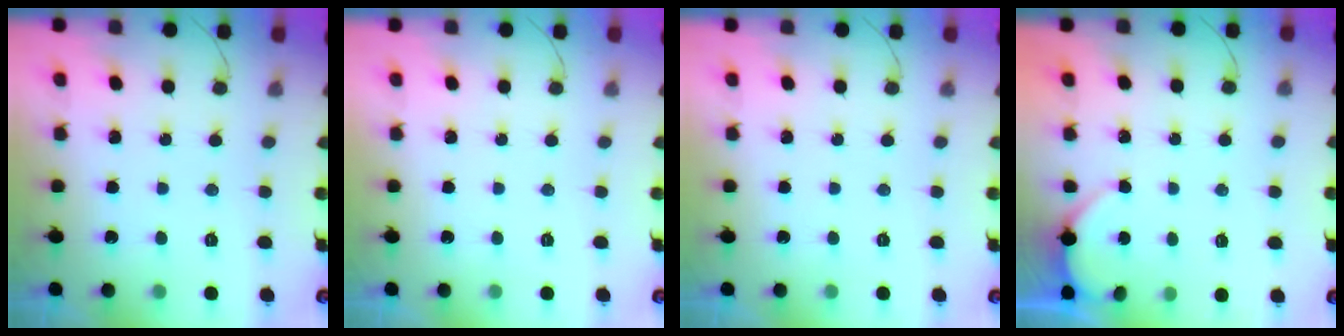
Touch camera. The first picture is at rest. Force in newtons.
{"total": 0.0}
{"total": 0.0}
{"total": 2.0, "press": 2.0, "slide": 0.2}